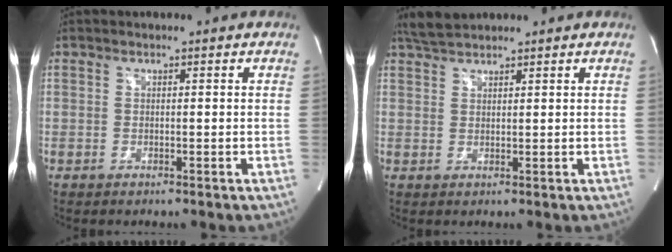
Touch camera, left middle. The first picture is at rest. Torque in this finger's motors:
{"motor_torque": [0.18, -0.08, -0.06, 0.02]}